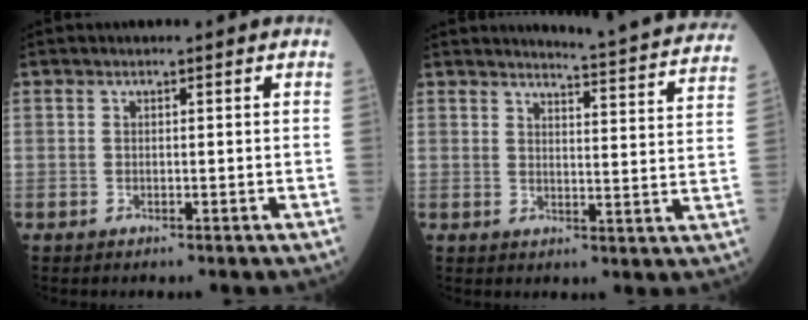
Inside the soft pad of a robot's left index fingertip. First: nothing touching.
{"total": 16.6, "force": [16.0, -0.7, 4.1], "torque": [-0.055, -0.093, 0.169]}